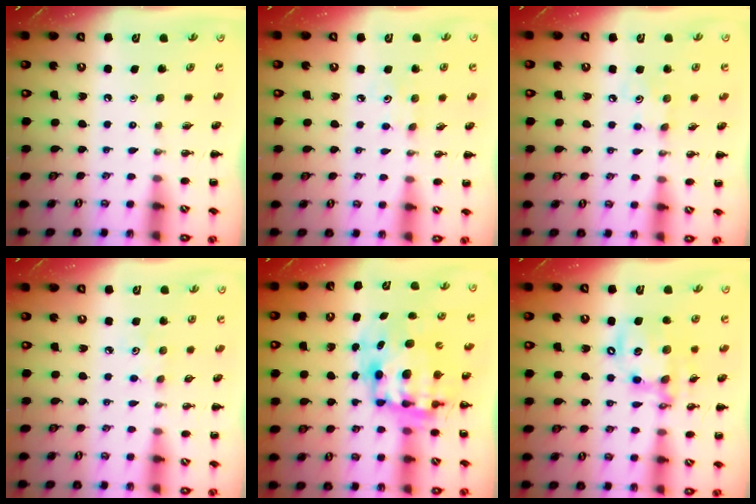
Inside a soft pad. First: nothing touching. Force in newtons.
{"total": 4.1, "press": 3.9, "slide": 1.1}
{"total": 4.9, "press": 4.7, "slide": 1.2}
{"total": 2.7, "press": 2.6, "slide": 0.8}
{"total": 10.9, "press": 10.6, "slide": 2.4}
{"total": 13.7, "press": 13.3, "slide": 3.4}